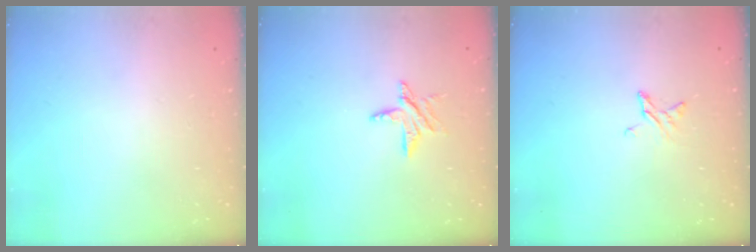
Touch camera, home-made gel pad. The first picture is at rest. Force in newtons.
{"total": 6.6, "press": 6.6, "slide": 0.3}
{"total": 2.9, "press": 2.9, "slide": 0.3}